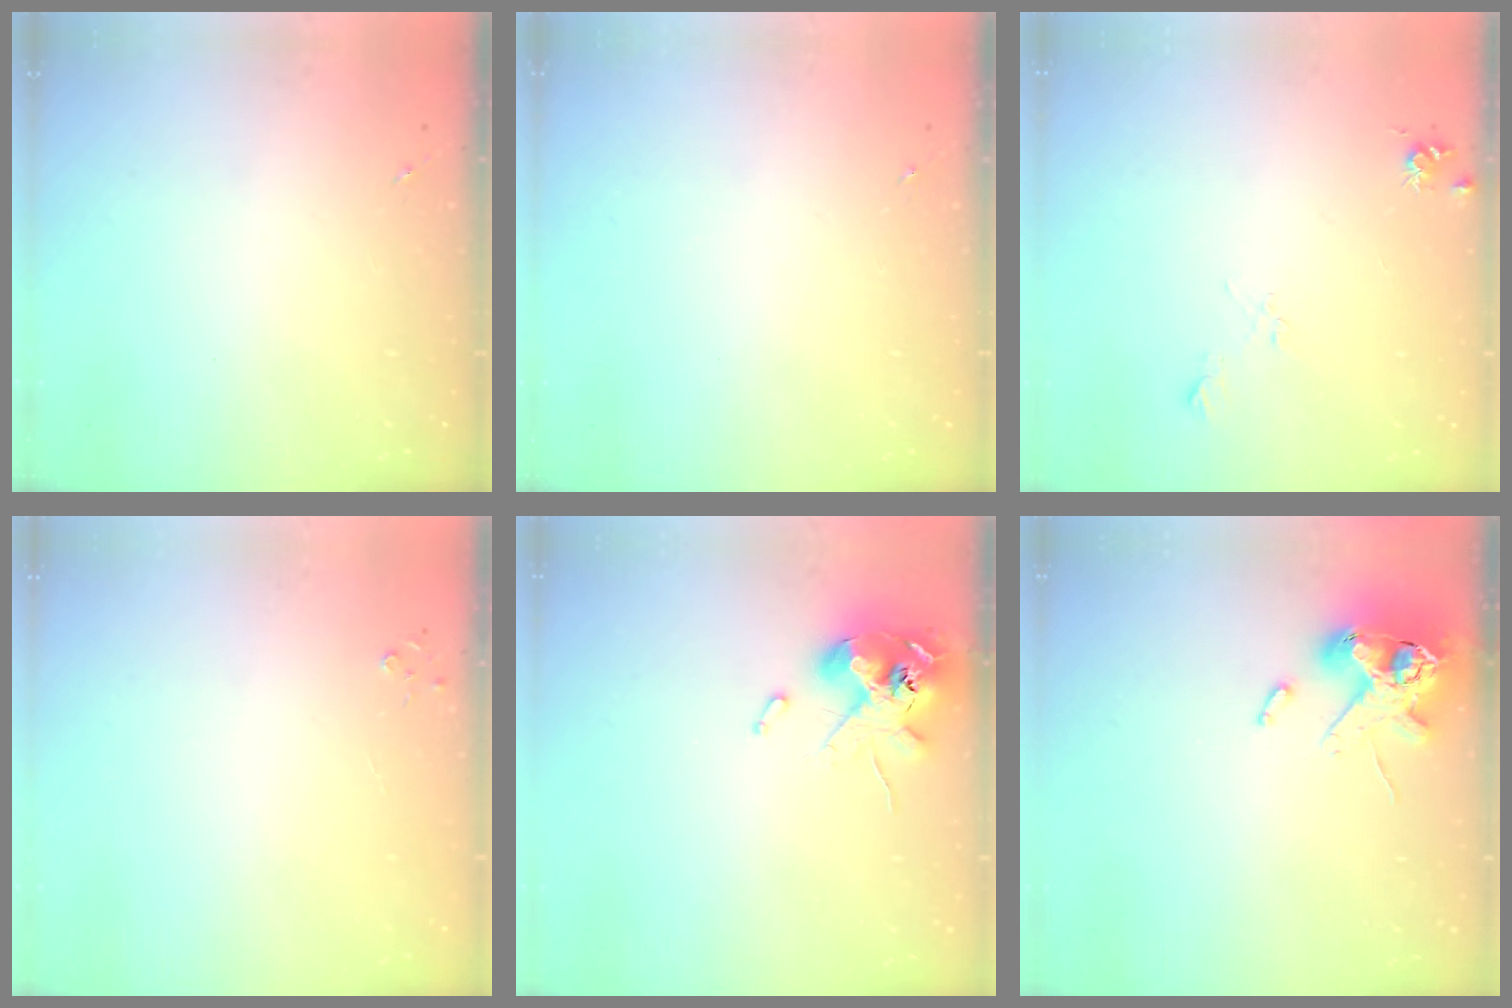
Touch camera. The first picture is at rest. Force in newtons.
{"total": 0.0}
{"total": 8.2, "press": 8.2, "slide": 0.8}
{"total": 2.8, "press": 2.8, "slide": 0.3}
{"total": 12.1, "press": 12.0, "slide": 2.0}
{"total": 12.3, "press": 12.1, "slide": 1.9}